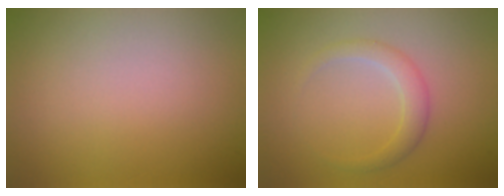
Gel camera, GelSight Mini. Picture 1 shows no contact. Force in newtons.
{"total": 2.0, "press": 2.0, "slide": 0.0}